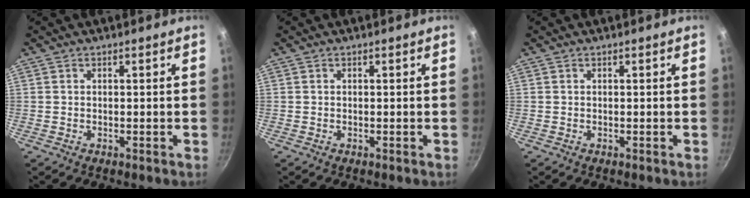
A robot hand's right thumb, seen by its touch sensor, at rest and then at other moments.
{"total": 0.0}
{"total": 0.0}